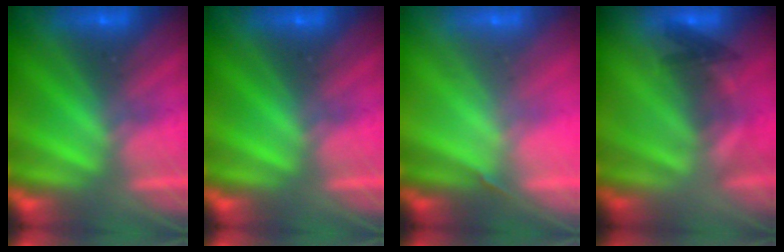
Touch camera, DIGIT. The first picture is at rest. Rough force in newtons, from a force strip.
{"total": 0.0}
{"total": 1.8}
{"total": 2.2}